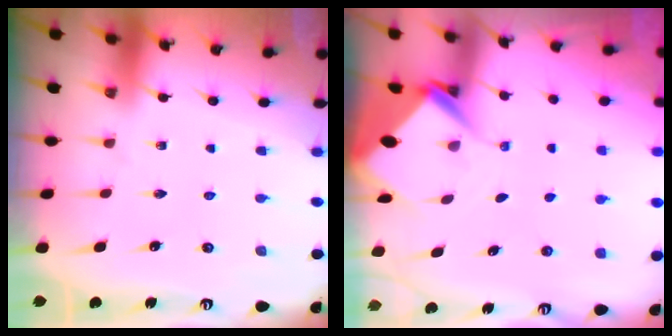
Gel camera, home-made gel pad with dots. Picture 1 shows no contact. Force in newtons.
{"total": 5.5, "press": 5.5, "slide": 0.4}